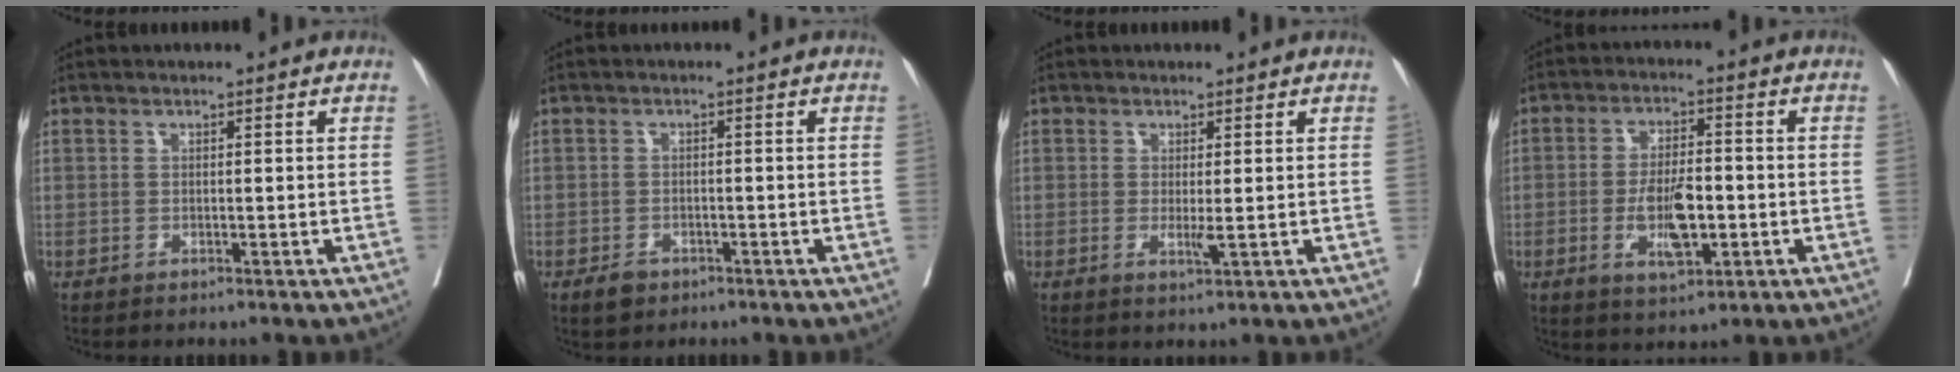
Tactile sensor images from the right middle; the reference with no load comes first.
{"total": 2.3, "force": [-1.5, 1.4, 1.0], "torque": [-0.019, 0.001, -0.018]}
{"total": 1.8, "force": [-0.1, 0.1, 1.8], "torque": [-0.037, -0.008, 0.002]}
{"total": 8.0, "force": [-2.0, 2.7, 7.3], "torque": [-0.137, -0.004, -0.029]}